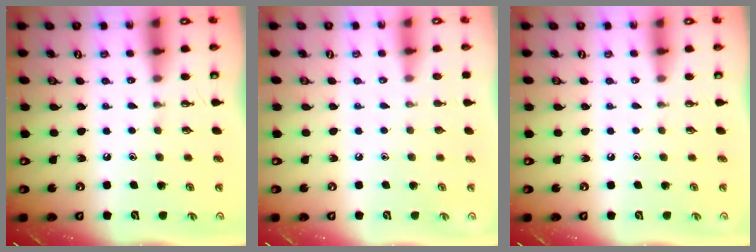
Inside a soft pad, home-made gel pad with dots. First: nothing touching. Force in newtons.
{"total": 0.0}
{"total": 0.0}